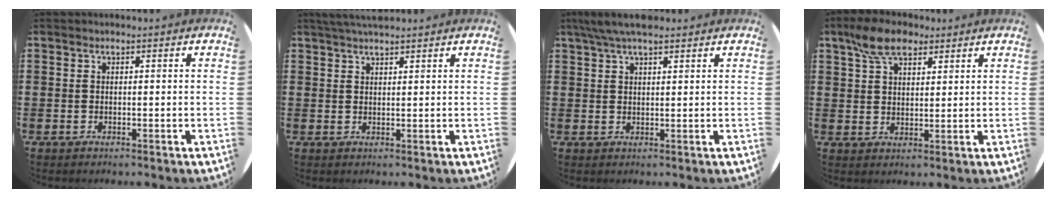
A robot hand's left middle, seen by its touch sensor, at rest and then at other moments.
{"total": 2.2, "force": [2.1, 0.2, 0.8], "torque": [-0.019, 0.002, 0.038]}
{"total": 4.1, "force": [3.3, 0.9, 2.3], "torque": [-0.053, 0.002, 0.059]}
{"total": 6.6, "force": [4.8, 3.2, 3.2], "torque": [-0.069, 0.003, 0.088]}